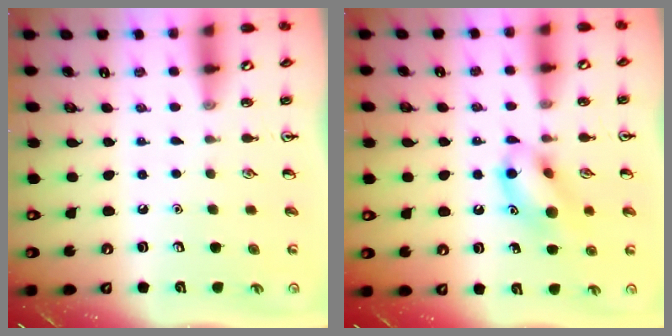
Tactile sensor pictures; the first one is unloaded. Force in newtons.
{"total": 12.6, "press": 12.5, "slide": 1.6}